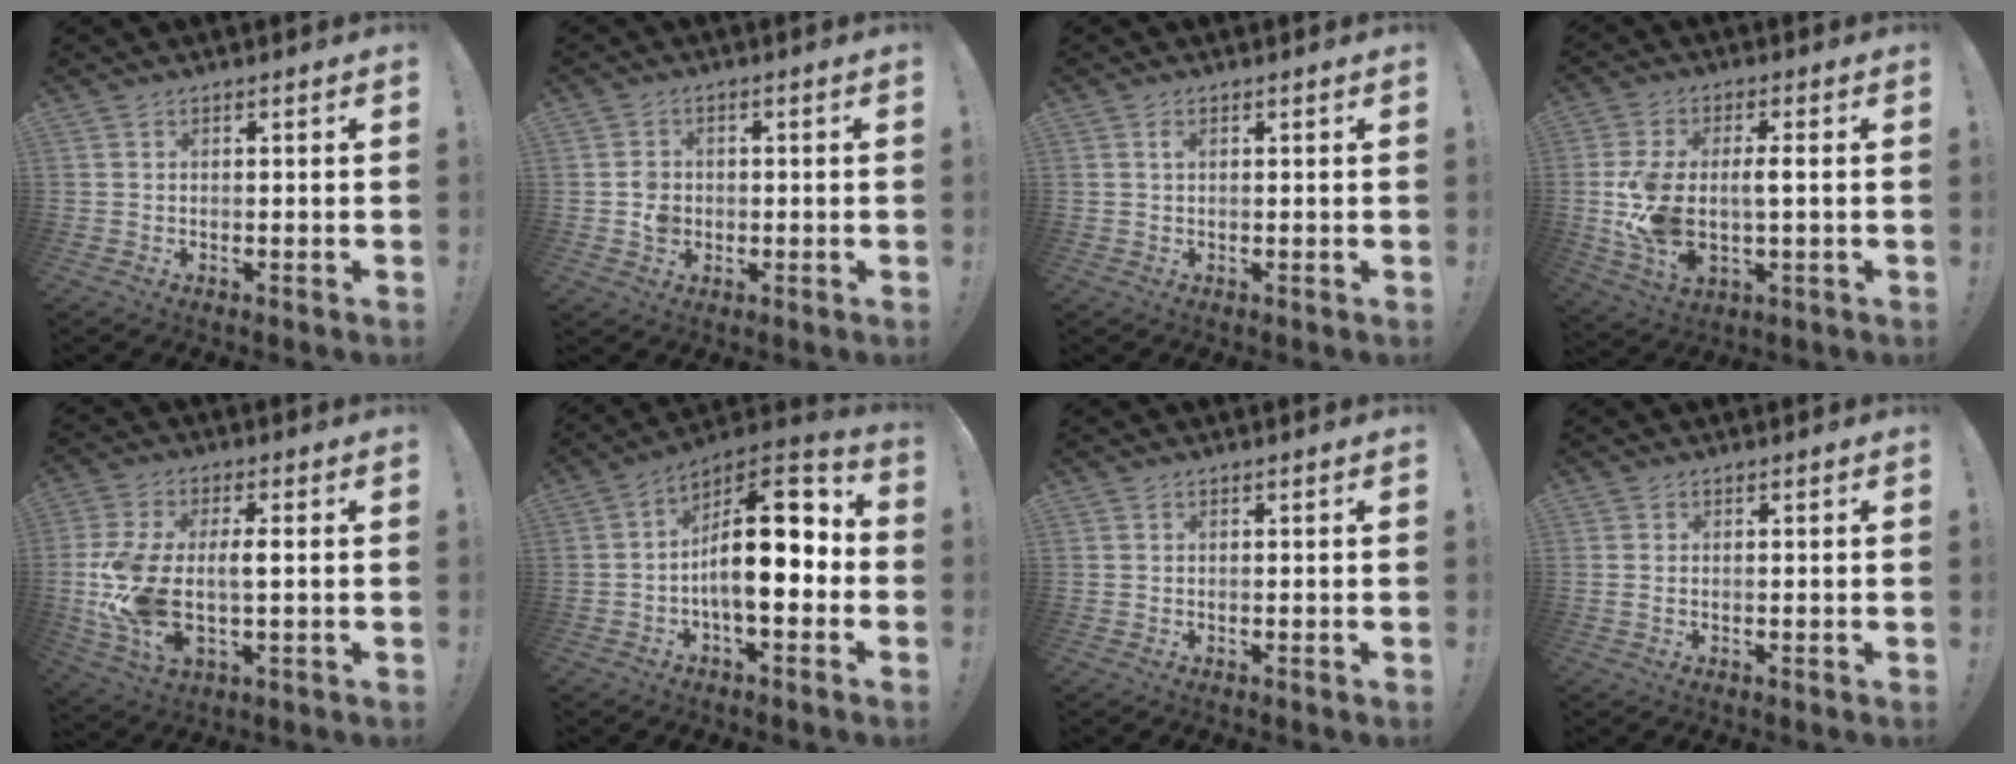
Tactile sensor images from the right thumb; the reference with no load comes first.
{"total": 4.5, "force": [-1.0, 4.0, 2.0], "torque": [-0.022, 0.008, -0.016]}
{"total": 0.9, "force": [0.2, 0.6, 0.7], "torque": [-0.006, 0.000, 0.002]}
{"total": 11.5, "force": [-0.4, 5.9, 9.9], "torque": [-0.213, -0.006, -0.008]}
{"total": 13.7, "force": [-0.8, 6.6, 12.0], "torque": [-0.258, -0.007, -0.017]}
{"total": 18.0, "force": [-0.4, 8.0, 16.1], "torque": [-0.253, 0.001, -0.007]}
{"total": 0.0}
{"total": 0.6, "force": [0.2, 0.2, 0.5], "torque": [-0.008, 0.001, 0.003]}